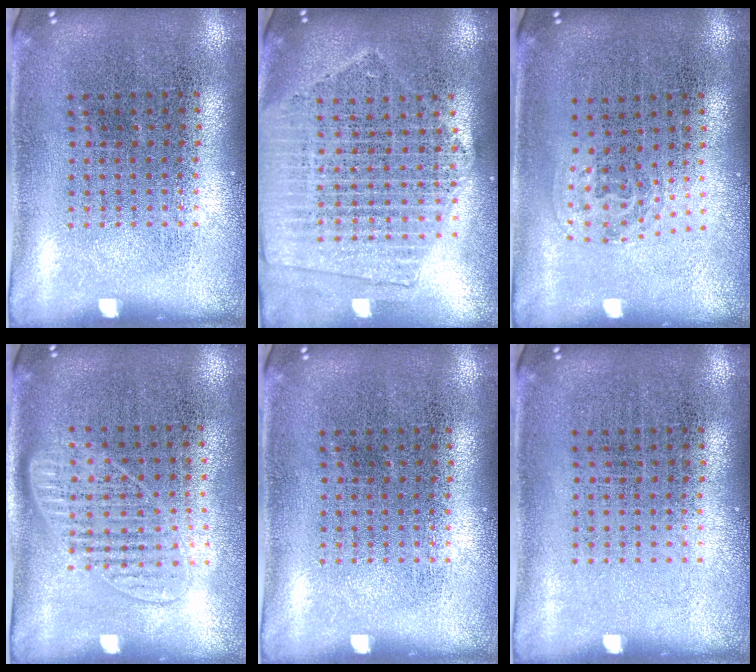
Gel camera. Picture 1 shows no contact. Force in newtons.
{"total": 2.1, "press": 1.9, "slide": 0.8}
{"total": 1.0, "press": 0.6, "slide": 0.7}
{"total": 1.3, "press": 1.2, "slide": 0.5}
{"total": 0.0}
{"total": 0.0}